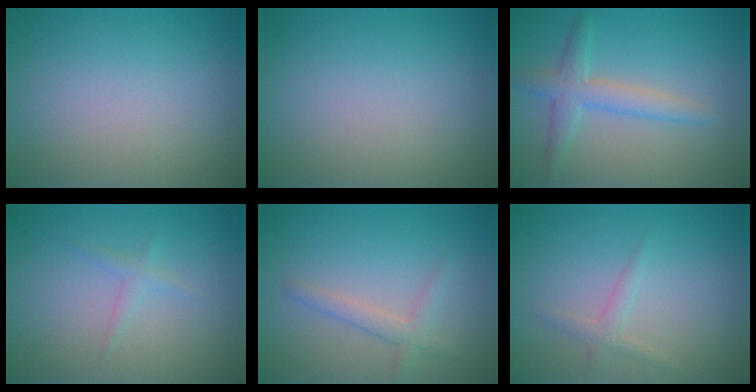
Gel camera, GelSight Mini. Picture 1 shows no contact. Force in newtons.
{"total": 0.0}
{"total": 3.1, "press": 3.1, "slide": 0.1}
{"total": 1.0, "press": 1.0, "slide": 0.1}
{"total": 1.9, "press": 1.9, "slide": 0.1}
{"total": 1.3, "press": 1.3, "slide": 0.0}